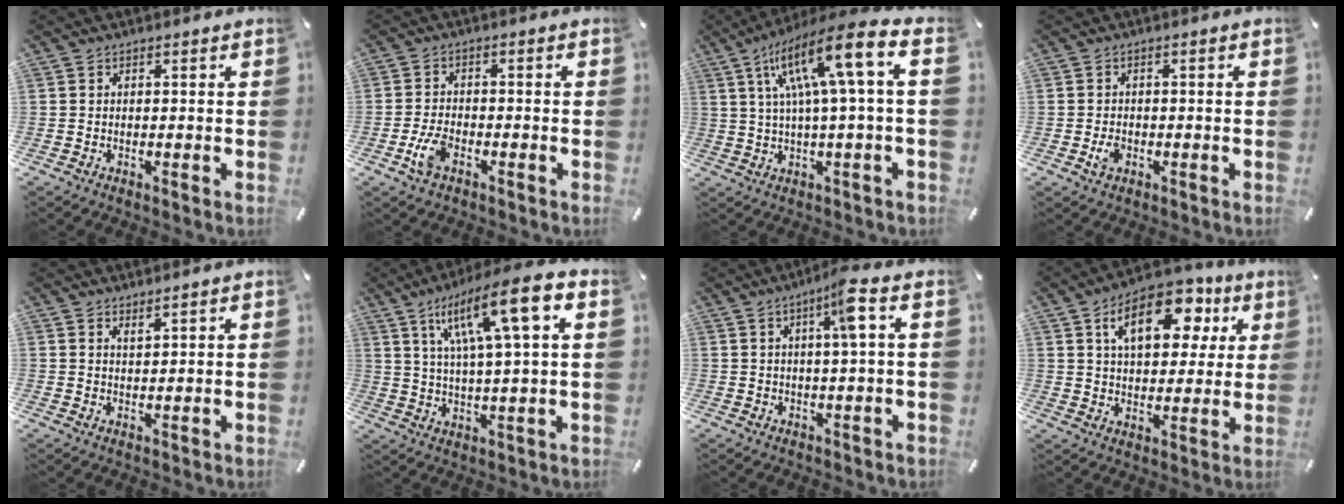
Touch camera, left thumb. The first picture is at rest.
{"total": 5.4, "force": [-2.6, 2.8, 3.9], "torque": [-0.095, 0.002, -0.051]}
{"total": 16.7, "force": [5.4, 2.8, 15.5], "torque": [-0.291, -0.014, 0.080]}
{"total": 2.5, "force": [-0.8, 1.8, 1.6], "torque": [-0.037, 0.000, -0.016]}
{"total": 1.6, "force": [1.5, 0.1, 0.6], "torque": [-0.012, -0.003, 0.027]}
{"total": 15.8, "force": [7.1, 3.4, 13.7], "torque": [-0.250, -0.016, 0.112]}
{"total": 7.0, "force": [2.0, 0.3, 6.7], "torque": [-0.117, -0.005, 0.027]}
{"total": 15.7, "force": [6.7, 9.3, 10.8], "torque": [-0.156, -0.011, 0.110]}